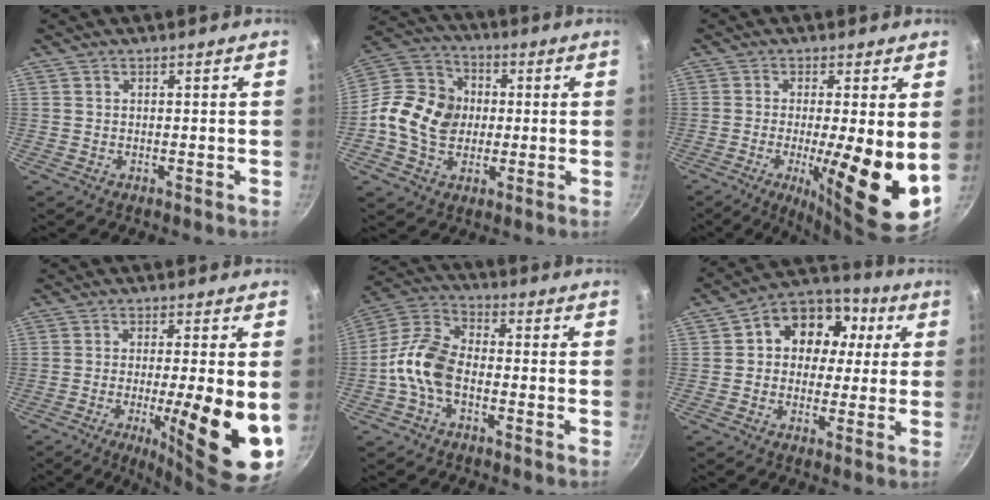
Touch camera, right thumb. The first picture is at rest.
{"total": 15.7, "force": [-0.7, 12.7, 9.2], "torque": [-0.149, 0.026, -0.027]}
{"total": 13.9, "force": [-1.7, 2.7, 13.5], "torque": [-0.206, -0.018, -0.024]}
{"total": 15.9, "force": [-3.1, 3.2, 15.2], "torque": [-0.214, -0.007, -0.044]}
{"total": 10.7, "force": [-3.0, 6.4, 8.0], "torque": [-0.150, 0.043, -0.077]}
{"total": 14.1, "force": [2.4, 11.5, 7.7], "torque": [-0.074, 0.027, 0.016]}